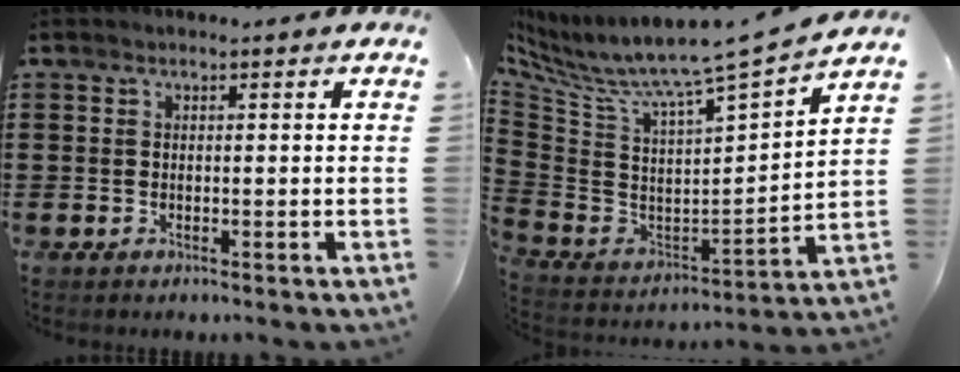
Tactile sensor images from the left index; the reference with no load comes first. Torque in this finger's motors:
{"motor_torque": [1.25, -0.89, 0.20, 0.21]}